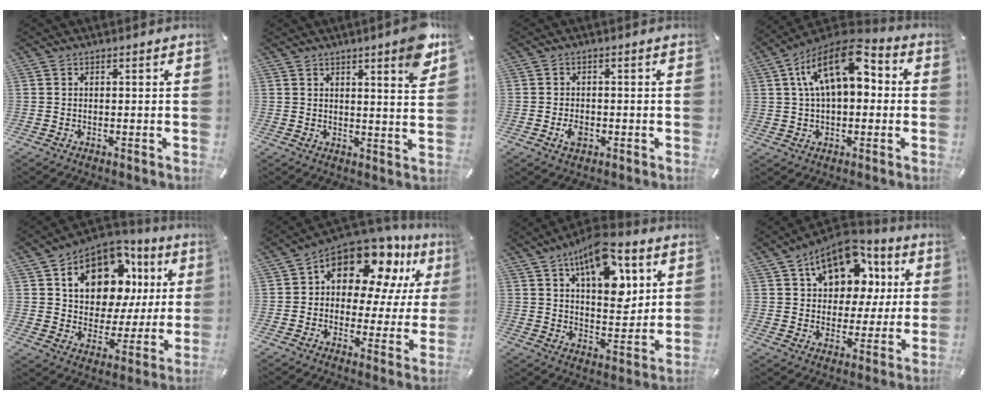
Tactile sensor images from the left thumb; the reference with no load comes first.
{"total": 6.8, "force": [4.6, 1.0, 4.9], "torque": [-0.065, -0.030, 0.073]}
{"total": 2.8, "force": [-1.1, 2.0, 1.6], "torque": [-0.037, 0.001, -0.020]}
{"total": 15.8, "force": [4.9, 8.9, 12.1], "torque": [-0.217, -0.013, 0.087]}
{"total": 15.5, "force": [7.6, 10.6, 8.4], "torque": [-0.142, -0.040, 0.137]}
{"total": 14.5, "force": [9.9, 8.1, 6.9], "torque": [-0.115, -0.078, 0.175]}
{"total": 15.5, "force": [8.6, 8.1, 10.1], "torque": [-0.149, -0.035, 0.147]}
{"total": 14.6, "force": [7.4, 10.3, 7.1], "torque": [-0.112, -0.039, 0.137]}